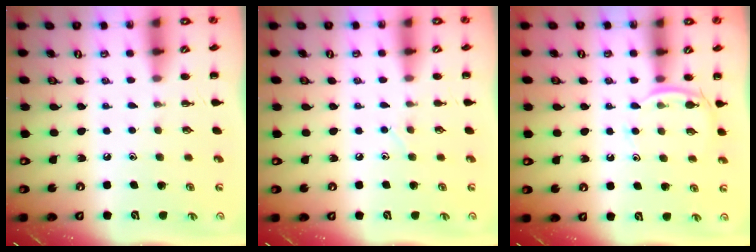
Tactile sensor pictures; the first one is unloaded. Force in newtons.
{"total": 4.0, "press": 3.8, "slide": 1.2}
{"total": 5.1, "press": 4.8, "slide": 1.5}